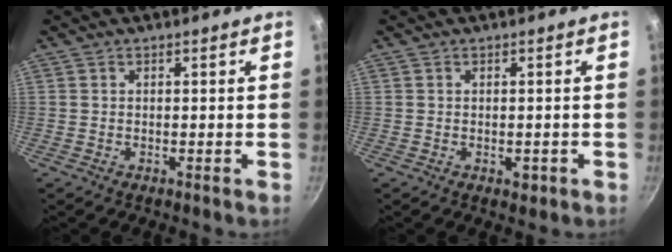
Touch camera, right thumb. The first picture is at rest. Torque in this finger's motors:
{"motor_torque": [0.06, -0.03, 0.18, 0.00, -0.03]}